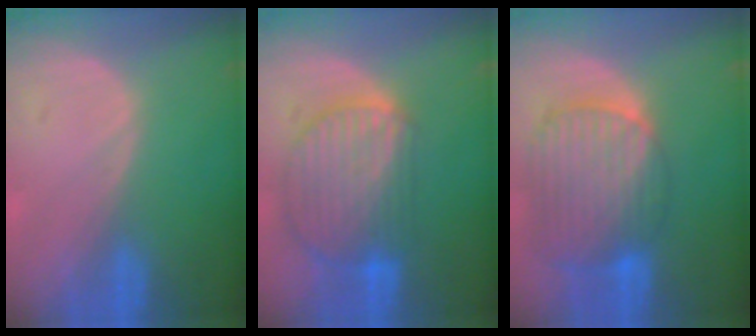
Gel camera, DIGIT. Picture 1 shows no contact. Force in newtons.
{"total": 10.2, "press": 8.7, "slide": 5.3}
{"total": 10.7, "press": 9.2, "slide": 5.5}